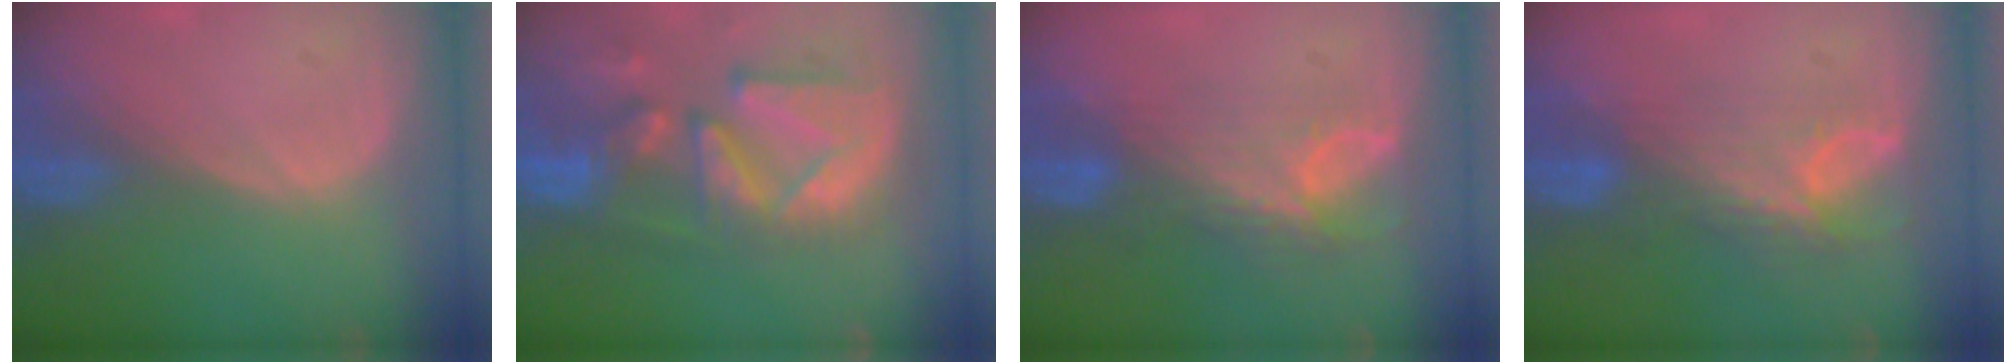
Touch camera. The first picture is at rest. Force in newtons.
{"total": 13.1, "press": 11.3, "slide": 6.6}
{"total": 7.9, "press": 6.6, "slide": 4.2}
{"total": 7.9, "press": 6.6, "slide": 4.2}